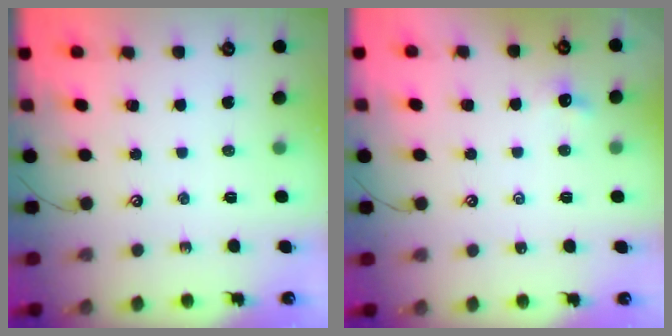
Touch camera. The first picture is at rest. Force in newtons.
{"total": 0.0}